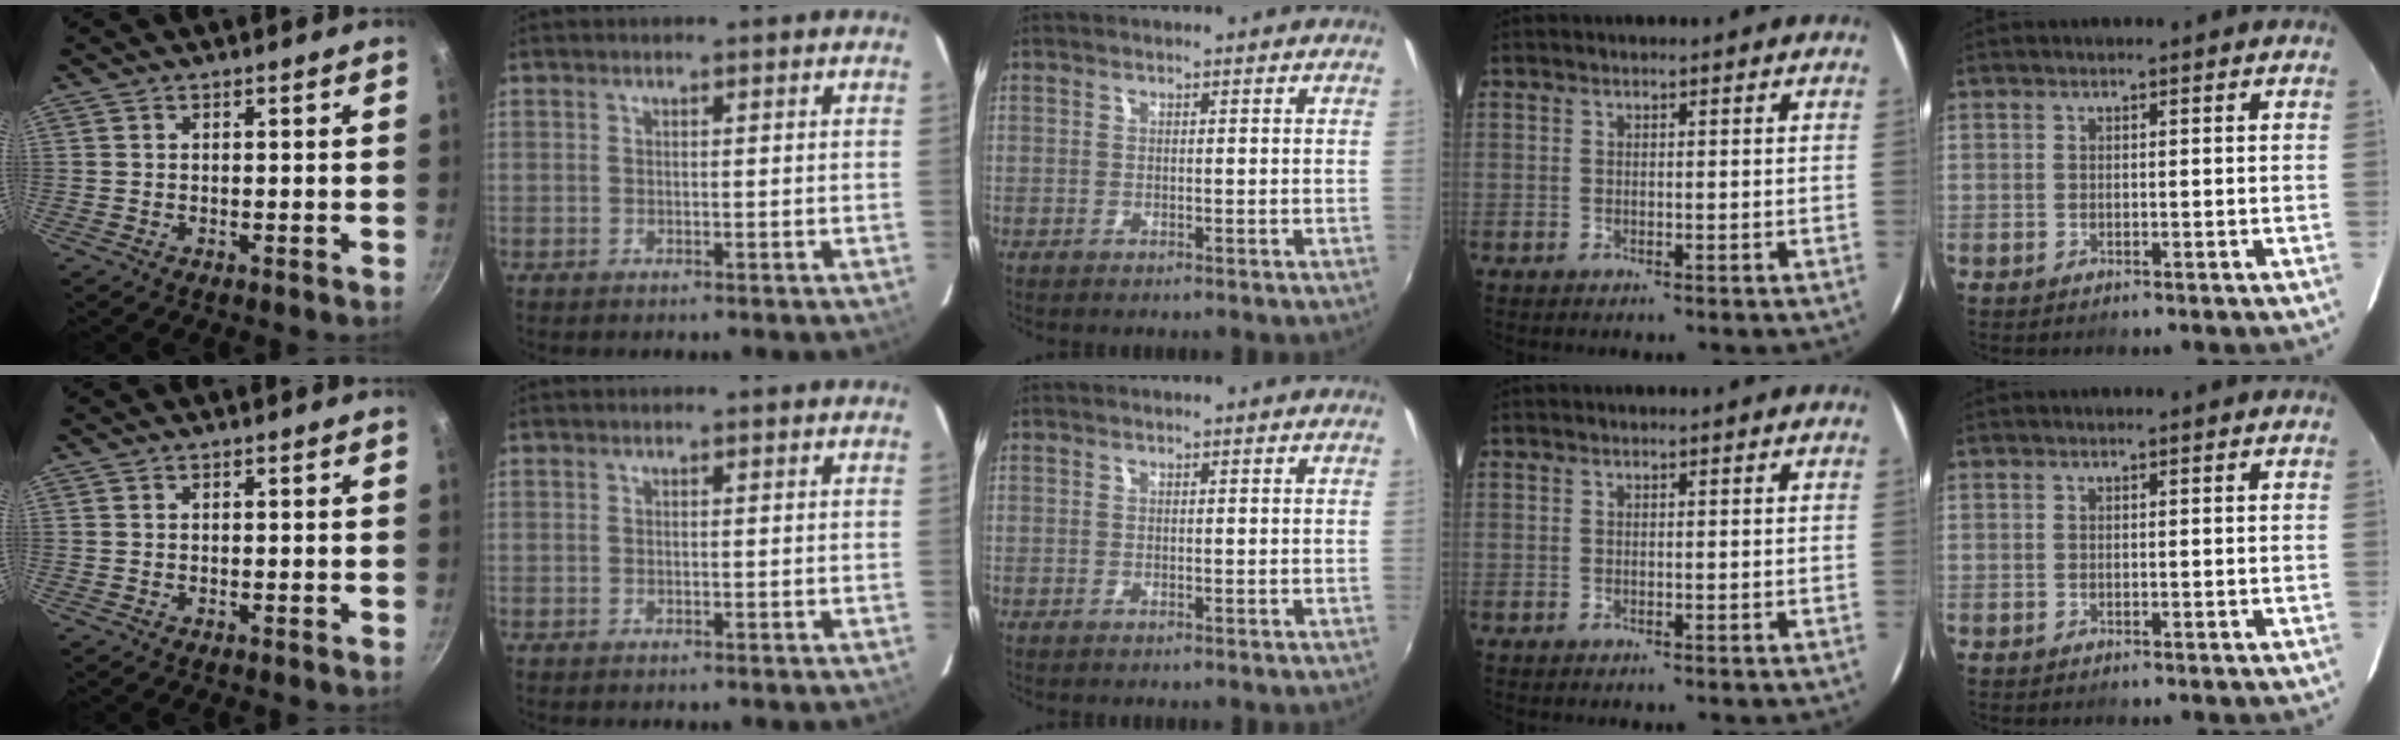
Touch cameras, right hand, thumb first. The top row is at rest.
{}